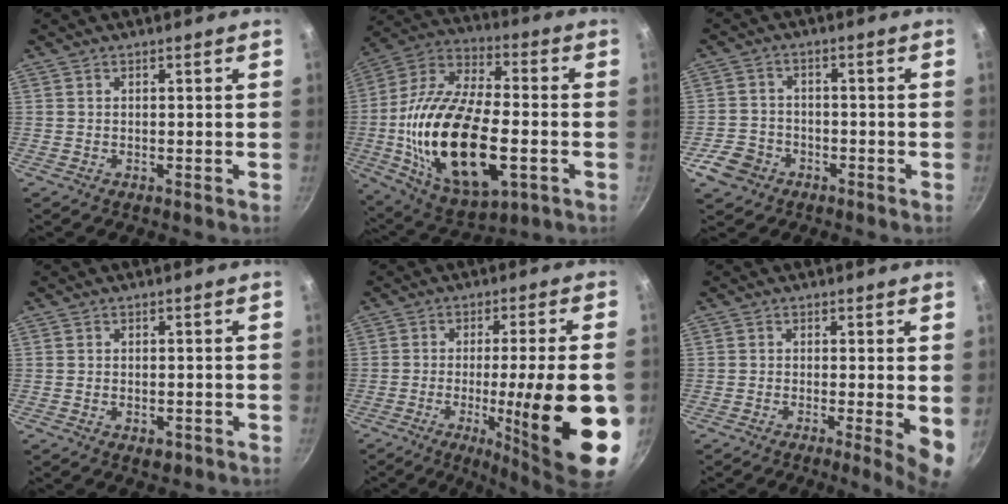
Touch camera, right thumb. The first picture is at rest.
{"total": 27.7, "force": [-4.9, 13.7, 23.5], "torque": [-0.443, 0.021, -0.084]}
{"total": 6.3, "force": [-3.3, 4.9, 2.2], "torque": [-0.031, 0.030, -0.058]}
{"total": 2.4, "force": [-1.0, 1.4, 1.7], "torque": [-0.025, -0.001, -0.016]}
{"total": 21.1, "force": [-5.5, 3.3, 20.1], "torque": [-0.271, 0.008, -0.067]}
{"total": 6.4, "force": [-0.9, 1.0, 6.2], "torque": [-0.075, -0.010, -0.012]}